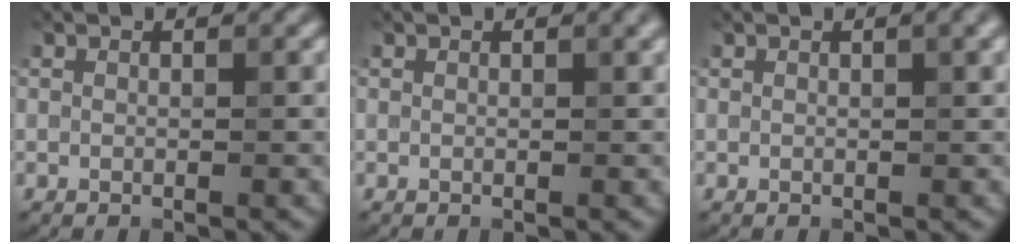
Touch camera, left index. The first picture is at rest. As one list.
[{"total": 0.7, "force": [0.4, 0.1, 0.6], "torque": [-0.006, 0.005, 0.005]}, {"total": 1.3, "force": [0.6, 0.3, 1.2], "torque": [-0.014, 0.007, 0.007]}]